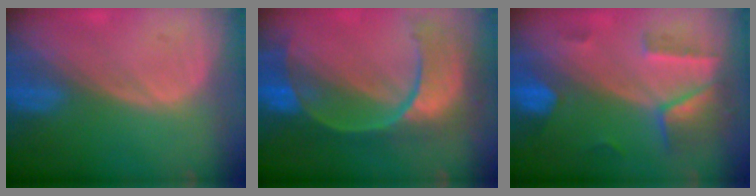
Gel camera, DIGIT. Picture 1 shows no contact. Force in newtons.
{"total": 11.3, "press": 9.5, "slide": 6.1}
{"total": 7.3, "press": 6.4, "slide": 3.5}